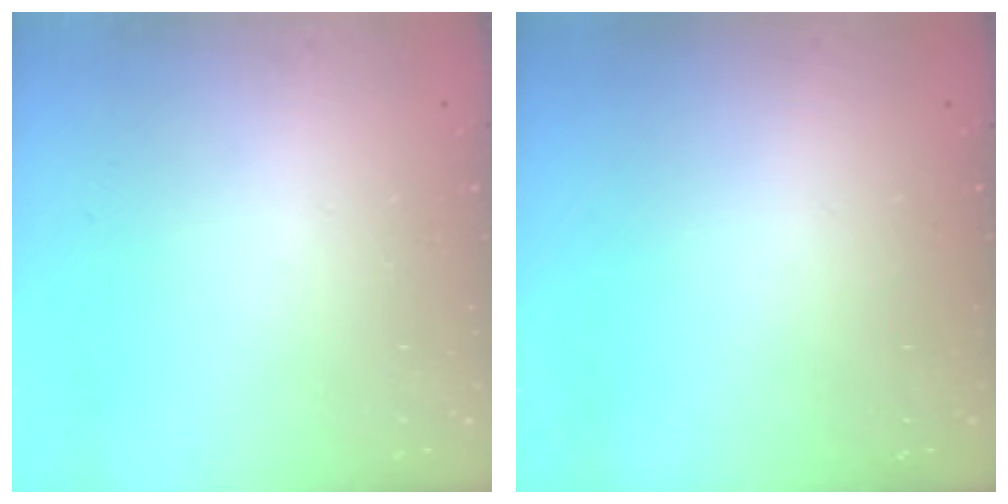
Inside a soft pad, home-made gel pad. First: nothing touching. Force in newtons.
{"total": 0.0}